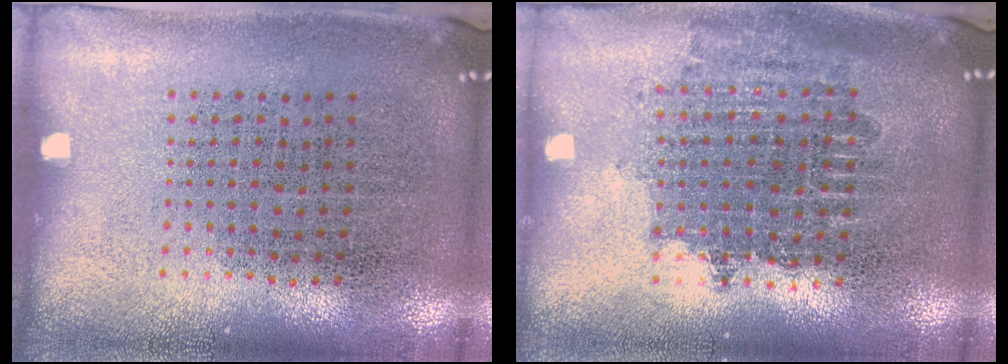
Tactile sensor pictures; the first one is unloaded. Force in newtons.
{"total": 1.8, "press": 1.4, "slide": 1.1}